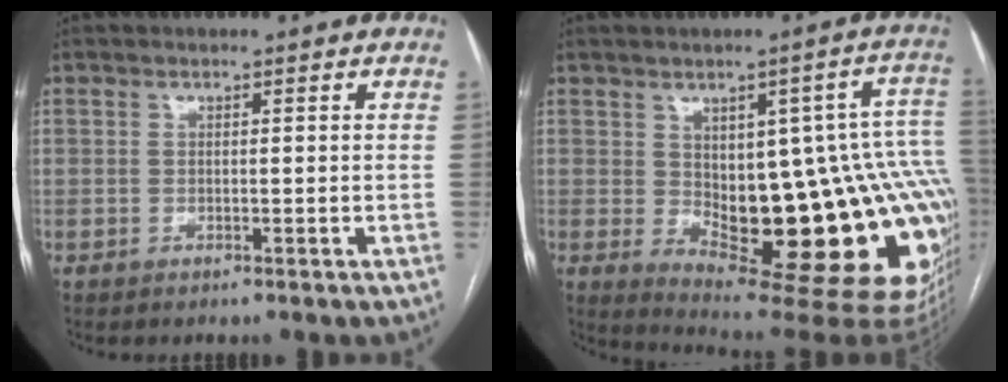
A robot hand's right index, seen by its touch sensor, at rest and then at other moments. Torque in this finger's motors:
{"motor_torque": [2.07, -0.07, 0.55, 0.17]}